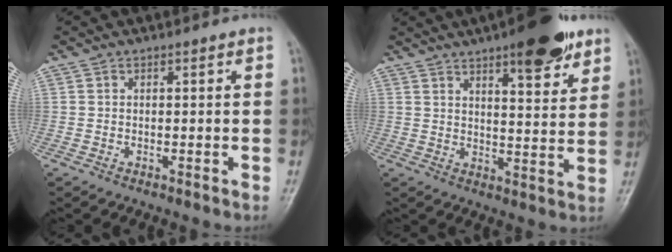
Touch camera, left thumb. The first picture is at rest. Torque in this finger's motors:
{"motor_torque": [2.39, 1.10, 1.21, -0.88, 0.33]}